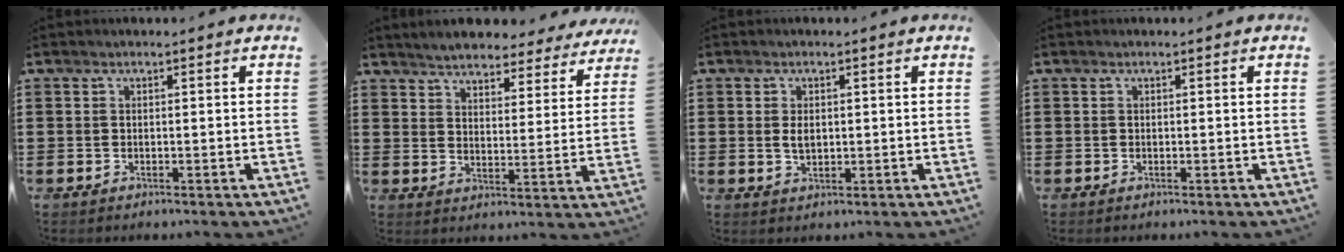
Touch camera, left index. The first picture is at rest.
{"total": 5.1, "force": [5.0, 0.2, 0.7], "torque": [-0.037, -0.028, 0.086]}
{"total": 2.3, "force": [0.3, 1.3, 1.8], "torque": [-0.039, 0.005, 0.005]}
{"total": 0.0}